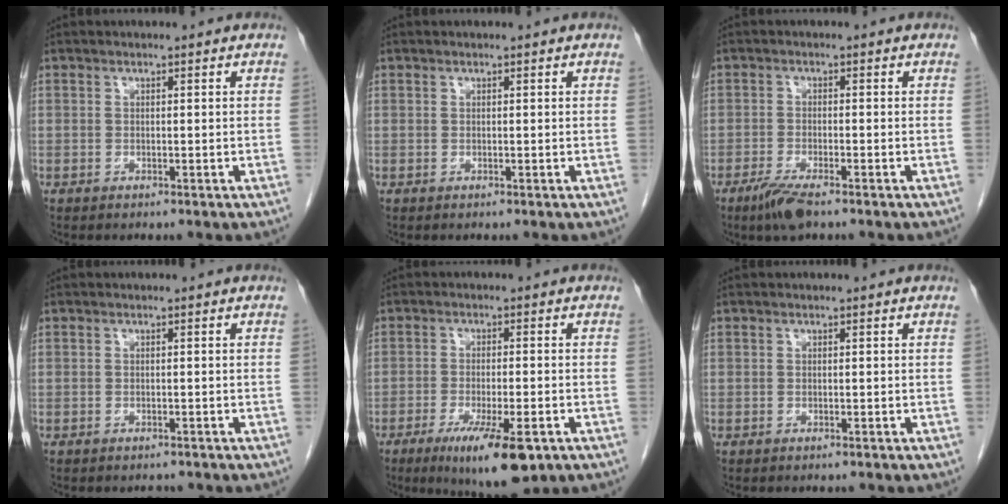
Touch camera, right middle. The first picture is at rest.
{"total": 0.0}
{"total": 4.4, "force": [-3.1, 0.6, 3.1], "torque": [-0.067, -0.009, -0.058]}
{"total": 1.3, "force": [-1.2, 0.5, 0.1], "torque": [-0.007, -0.001, -0.015]}
{"total": 10.4, "force": [-5.8, 1.9, 8.4], "torque": [-0.134, -0.023, -0.085]}
{"total": 0.0}